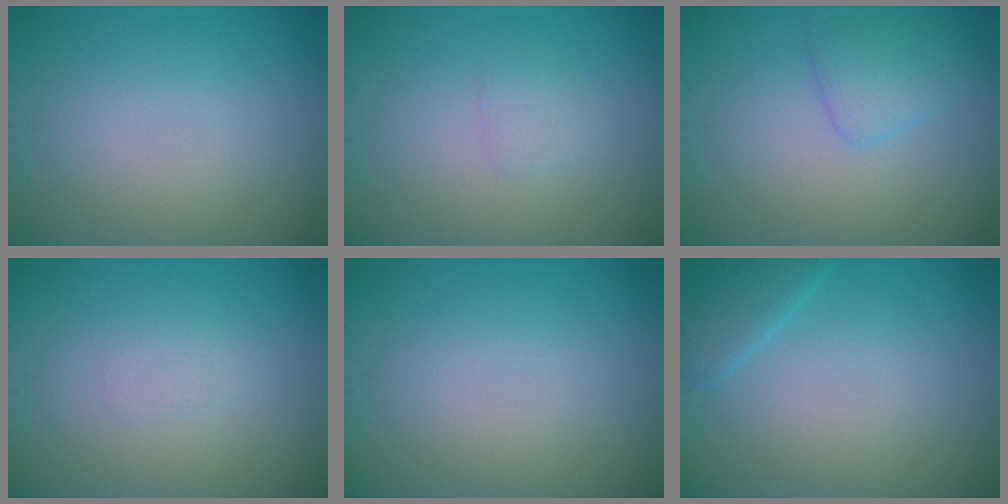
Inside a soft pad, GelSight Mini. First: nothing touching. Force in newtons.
{"total": 1.0, "press": 1.0, "slide": 0.1}
{"total": 2.5, "press": 2.4, "slide": 0.2}
{"total": 0.8, "press": 0.8, "slide": 0.1}
{"total": 0.0}
{"total": 2.2, "press": 2.2, "slide": 0.1}